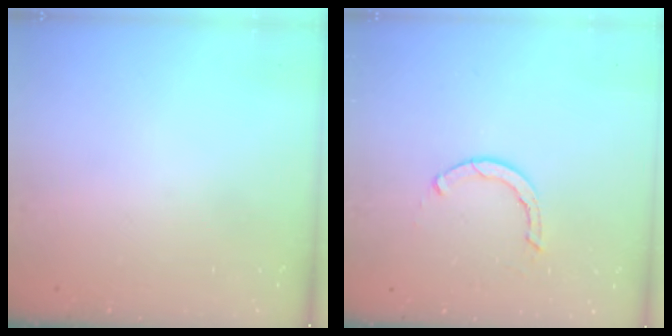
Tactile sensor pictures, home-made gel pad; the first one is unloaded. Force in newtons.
{"total": 2.3, "press": 2.3, "slide": 0.1}